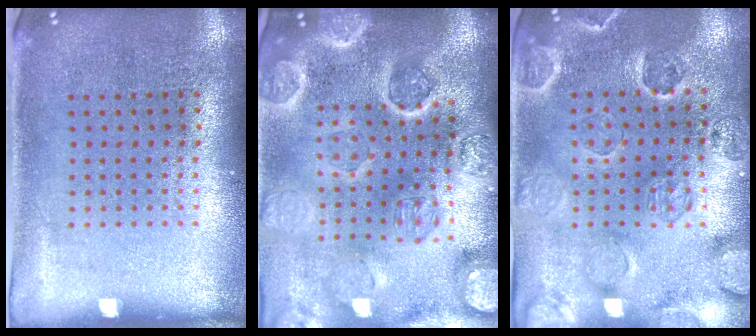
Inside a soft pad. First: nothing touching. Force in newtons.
{"total": 4.9, "press": 4.3, "slide": 2.3}
{"total": 2.5, "press": 2.3, "slide": 1.0}